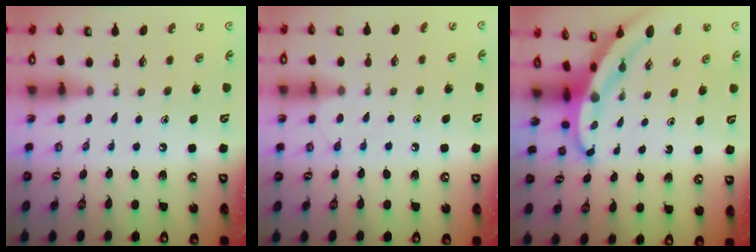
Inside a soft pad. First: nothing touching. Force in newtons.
{"total": 5.1, "press": 5.0, "slide": 0.7}
{"total": 5.4, "press": 5.4, "slide": 0.5}